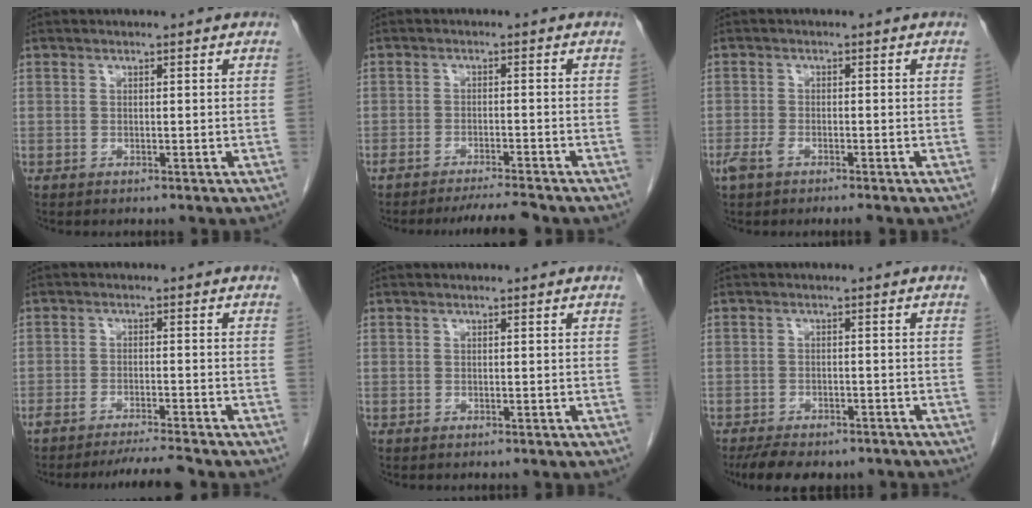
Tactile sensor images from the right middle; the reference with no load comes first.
{"total": 5.0, "force": [-4.6, -0.5, 1.7], "torque": [-0.022, -0.012, -0.075]}
{"total": 2.7, "force": [-1.8, 0.7, 1.9], "torque": [-0.043, -0.004, -0.035]}
{"total": 5.3, "force": [-4.9, -1.0, 1.7], "torque": [-0.021, -0.012, -0.080]}
{"total": 0.0}
{"total": 9.4, "force": [-7.6, 3.7, 4.3], "torque": [-0.062, 0.000, -0.104]}